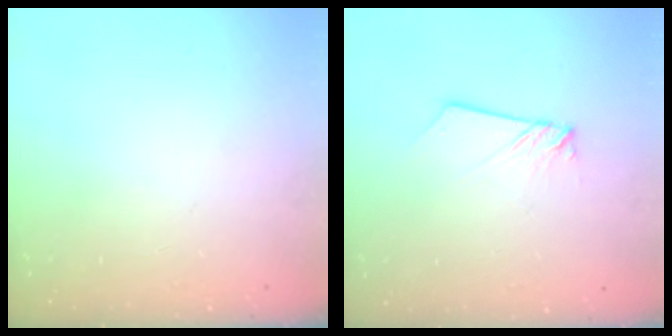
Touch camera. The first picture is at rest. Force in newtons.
{"total": 2.0, "press": 2.0, "slide": 0.2}